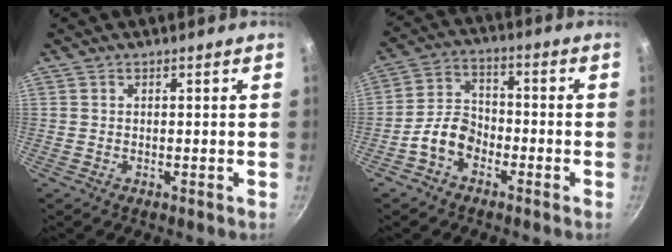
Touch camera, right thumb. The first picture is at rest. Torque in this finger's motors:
{"motor_torque": [1.24, 1.21, 1.14, -0.71, 0.04]}